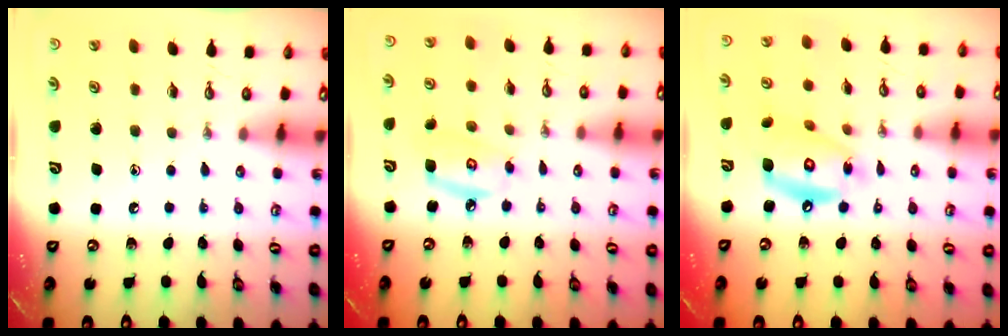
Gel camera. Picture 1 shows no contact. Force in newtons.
{"total": 5.8, "press": 5.8, "slide": 0.4}
{"total": 13.6, "press": 13.6, "slide": 1.2}